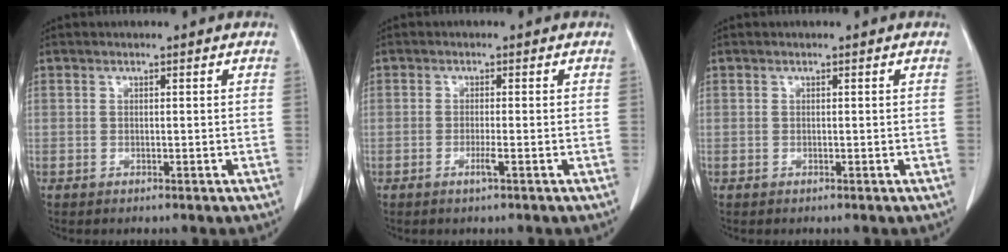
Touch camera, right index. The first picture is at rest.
{"total": 1.7, "force": [-0.8, -0.2, 1.5], "torque": [-0.030, -0.004, -0.015]}
{"total": 0.0}